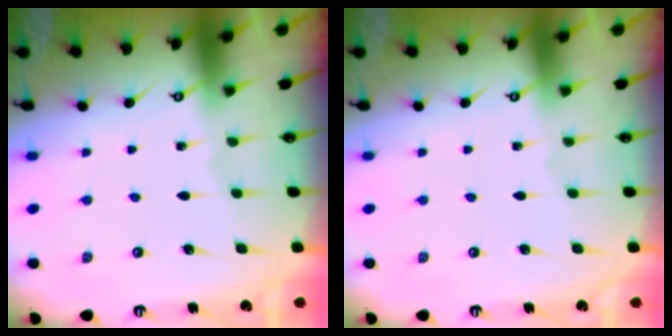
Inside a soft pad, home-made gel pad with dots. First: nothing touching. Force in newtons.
{"total": 0.0}